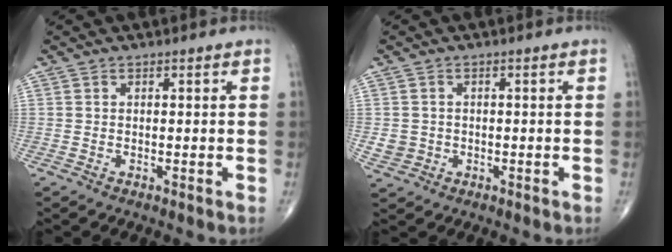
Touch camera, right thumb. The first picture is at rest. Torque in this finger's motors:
{"motor_torque": [0.28, 0.01, -0.09, -0.20, -0.01]}